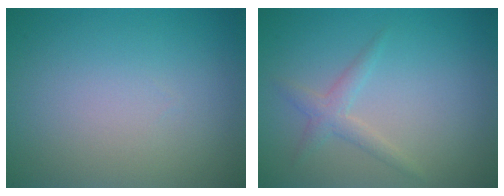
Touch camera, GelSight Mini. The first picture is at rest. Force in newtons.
{"total": 1.7, "press": 1.7, "slide": 0.1}